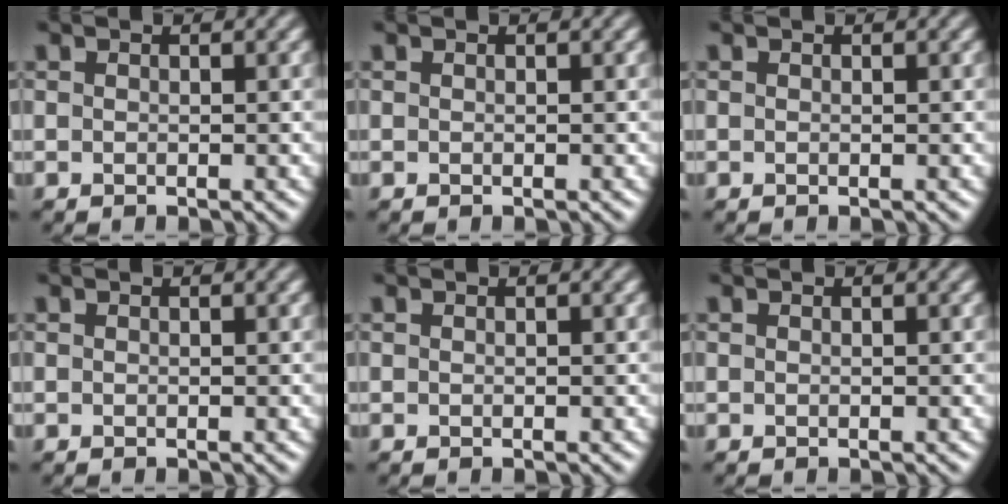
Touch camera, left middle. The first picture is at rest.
{"total": 0.0}
{"total": 0.0}
{"total": 0.0}
{"total": 0.0}
{"total": 0.0}